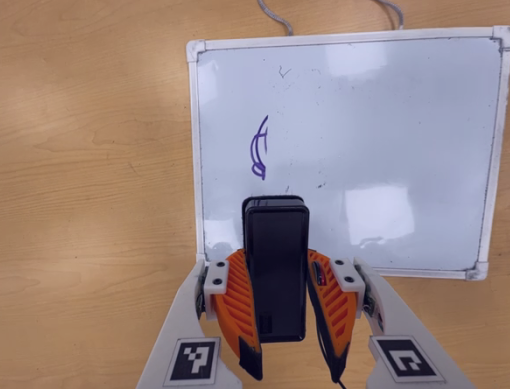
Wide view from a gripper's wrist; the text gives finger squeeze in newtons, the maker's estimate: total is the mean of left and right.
{"total": 7.5, "left": 6.2, "right": 8.8}